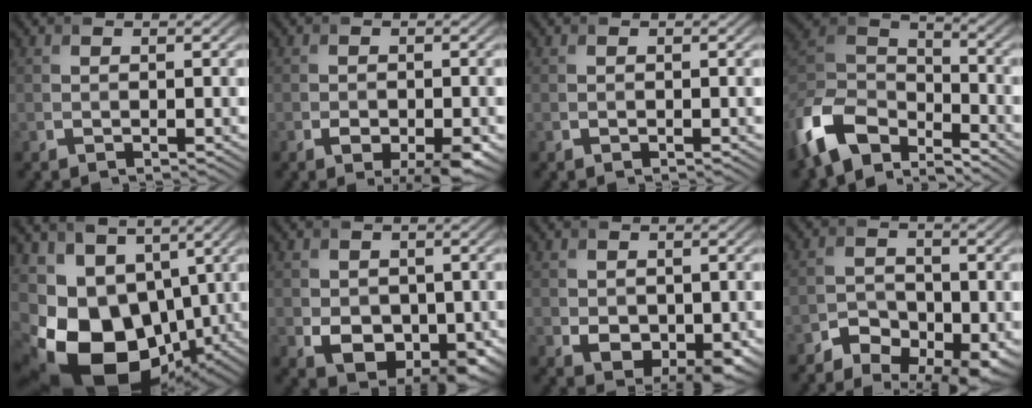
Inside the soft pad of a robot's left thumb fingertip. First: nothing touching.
{"total": 4.5, "force": [-2.3, 2.2, 3.2], "torque": [-0.050, -0.009, -0.032]}
{"total": 0.0}
{"total": 12.6, "force": [-8.2, 6.5, 7.0], "torque": [-0.173, -0.011, -0.165]}
{"total": 17.8, "force": [-3.2, 12.6, 12.1], "torque": [-0.252, -0.038, -0.035]}
{"total": 5.5, "force": [-0.6, 4.2, 3.4], "torque": [-0.068, -0.020, -0.004]}
{"total": 3.9, "force": [-0.2, 2.9, 2.6], "torque": [-0.052, -0.020, 0.004]}
{"total": 7.7, "force": [-4.9, 4.4, 3.9], "torque": [-0.056, -0.010, -0.081]}